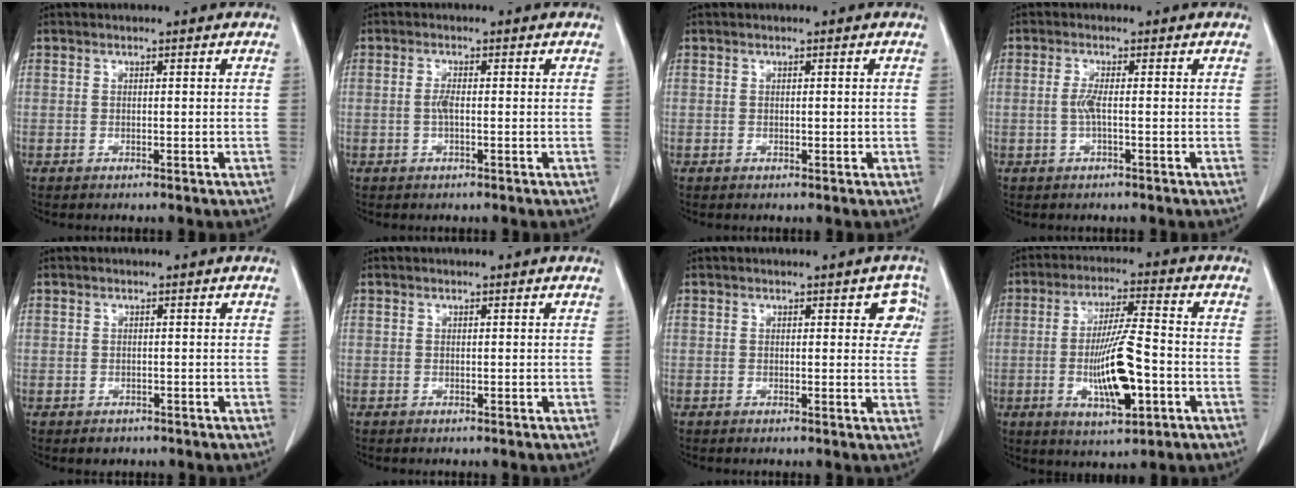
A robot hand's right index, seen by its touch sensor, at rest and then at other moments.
{"total": 1.6, "force": [-0.2, 0.3, 1.5], "torque": [-0.034, 0.001, -0.005]}
{"total": 0.6, "force": [0.0, 0.3, 0.4], "torque": [-0.007, 0.000, 0.003]}
{"total": 2.0, "force": [-0.3, 0.1, 2.0], "torque": [-0.046, -0.001, -0.007]}
{"total": 1.5, "force": [-0.8, 1.3, 0.1], "torque": [-0.004, 0.003, -0.008]}
{"total": 0.0}
{"total": 3.9, "force": [1.6, 2.1, 2.9], "torque": [-0.008, 0.003, 0.009]}
{"total": 11.6, "force": [-2.9, 2.0, 11.0], "torque": [-0.206, -0.007, -0.046]}